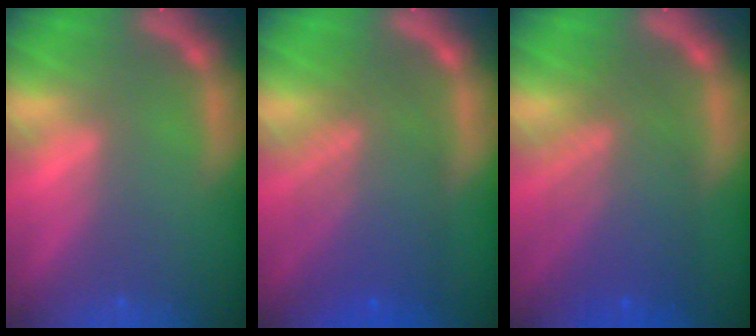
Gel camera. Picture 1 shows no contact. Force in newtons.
{"total": 8.1}
{"total": 7.6}